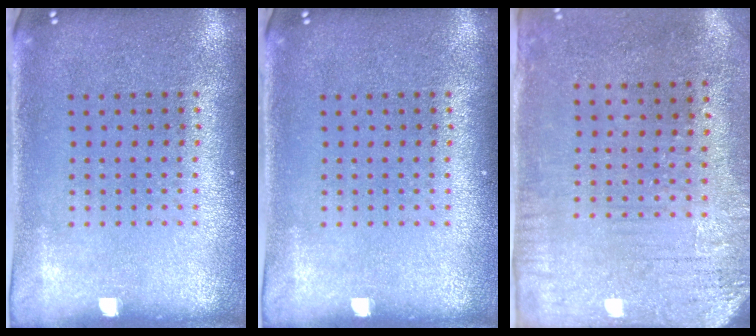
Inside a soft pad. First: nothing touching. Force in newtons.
{"total": 0.0}
{"total": 3.2, "press": 2.5, "slide": 1.9}